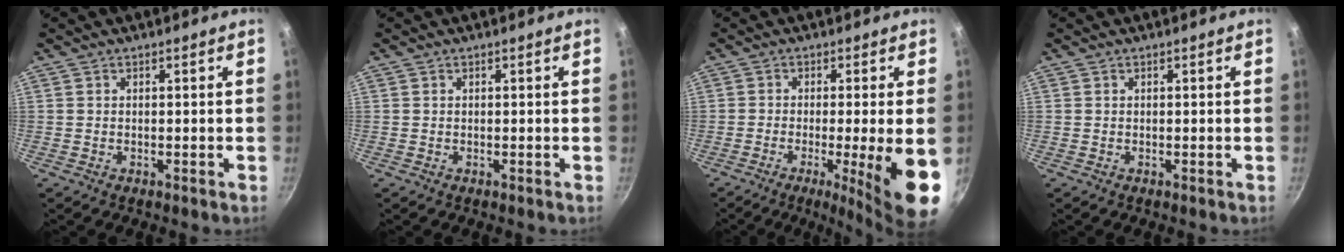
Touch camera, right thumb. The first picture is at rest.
{"total": 0.0}
{"total": 12.3, "force": [-3.3, 1.1, 11.8], "torque": [-0.168, -0.005, -0.045]}
{"total": 0.0}